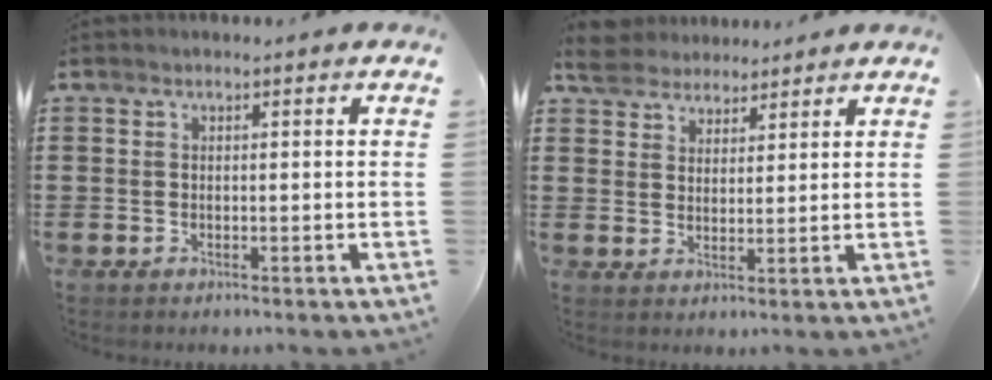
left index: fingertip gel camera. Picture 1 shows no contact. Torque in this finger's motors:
{"motor_torque": [1.43, 0.71, 0.59, 0.11]}